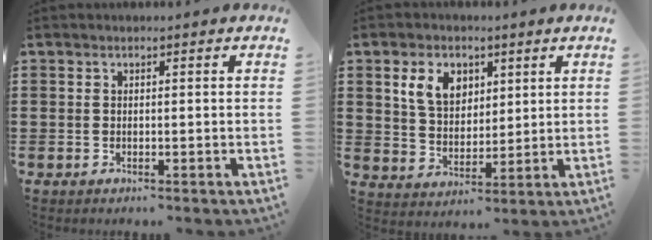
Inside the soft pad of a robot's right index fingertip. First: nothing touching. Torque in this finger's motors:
{"motor_torque": [0.91, 0.29, 0.49, 0.17]}